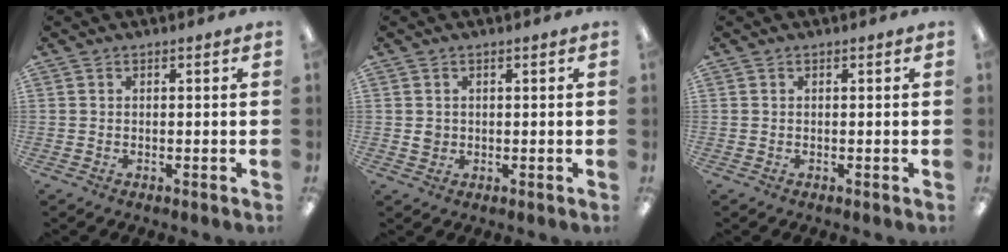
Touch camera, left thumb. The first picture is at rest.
{"total": 2.0, "force": [0.6, 1.8, 0.7], "torque": [-0.015, 0.005, 0.010]}
{"total": 0.0}